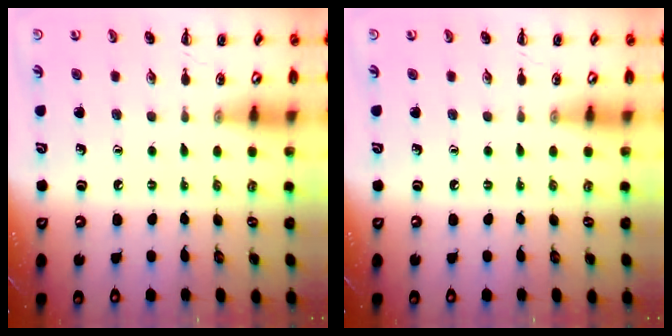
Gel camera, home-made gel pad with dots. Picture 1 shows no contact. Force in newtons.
{"total": 0.0}